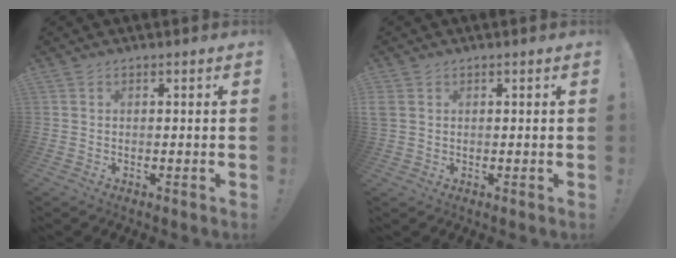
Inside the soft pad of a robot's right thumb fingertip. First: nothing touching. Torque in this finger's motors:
{"motor_torque": [0.13, 0.05, 0.22, 0.01, 0.04]}